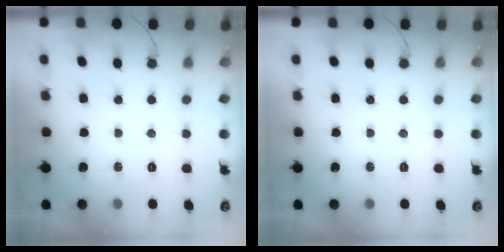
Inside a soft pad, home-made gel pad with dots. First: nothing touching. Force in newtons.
{"total": 0.0}